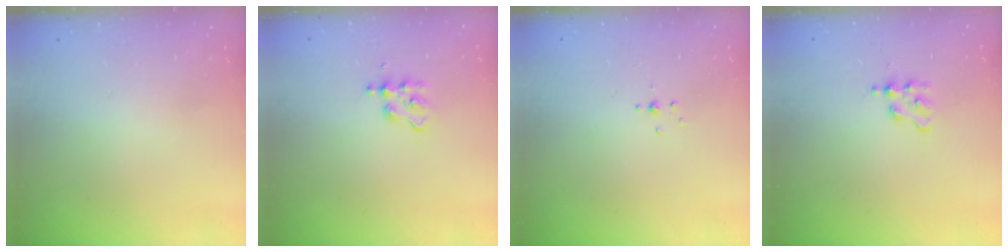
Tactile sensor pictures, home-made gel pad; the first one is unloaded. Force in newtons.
{"total": 3.1, "press": 3.1, "slide": 0.4}
{"total": 2.4, "press": 2.3, "slide": 0.8}
{"total": 2.5, "press": 2.5, "slide": 0.3}